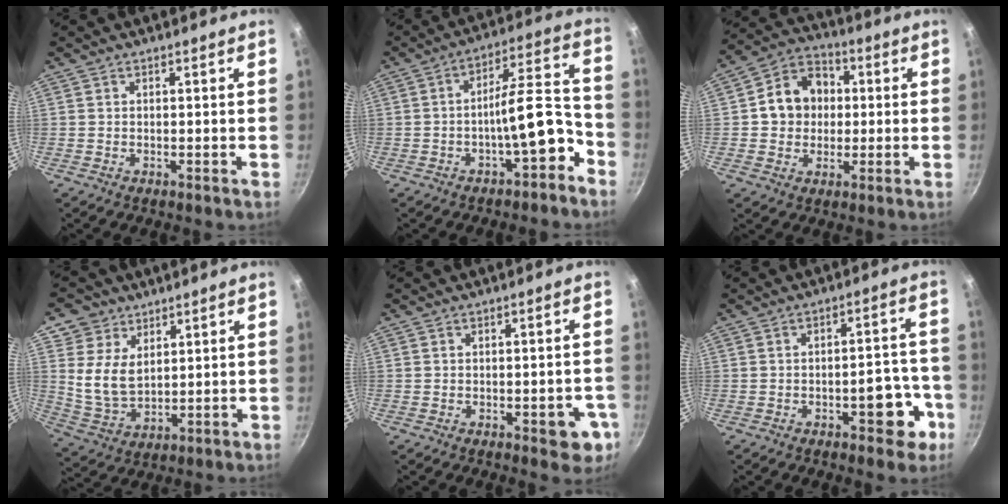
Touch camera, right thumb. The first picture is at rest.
{"total": 11.1, "force": [-5.1, 3.6, 9.2], "torque": [-0.111, 0.071, -0.071]}
{"total": 11.5, "force": [0.9, 9.9, 5.8], "torque": [-0.062, 0.021, 0.000]}
{"total": 9.2, "force": [3.9, 7.1, 4.4], "torque": [-0.054, -0.025, 0.084]}
{"total": 6.3, "force": [-2.3, 2.9, 5.1], "torque": [-0.038, 0.012, -0.025]}
{"total": 8.8, "force": [-3.8, 4.2, 6.8], "torque": [-0.049, 0.035, -0.043]}